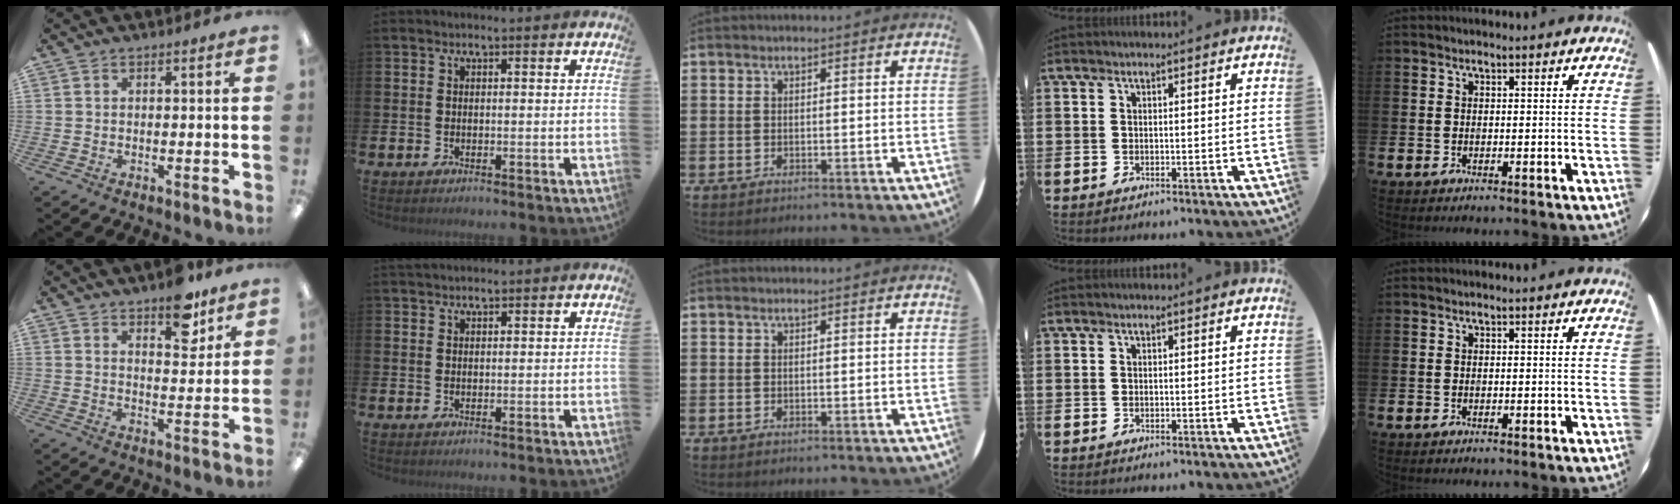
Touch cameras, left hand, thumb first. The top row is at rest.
{"thumb": {"total": 9.3, "force": [6.5, 4.3, 5.1], "torque": [-0.046, -0.041, 0.106]}, "index": {"total": 1.4, "force": [1.4, 0.3, 0.2], "torque": [0.007, -0.001, 0.023]}}